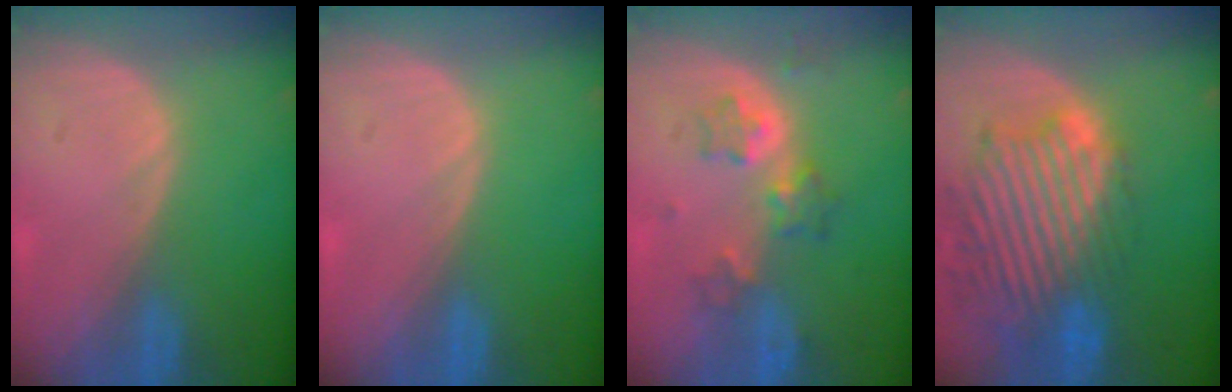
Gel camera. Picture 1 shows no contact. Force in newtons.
{"total": 0.0}
{"total": 5.3, "press": 5.2, "slide": 1.2}
{"total": 13.7, "press": 11.7, "slide": 7.2}